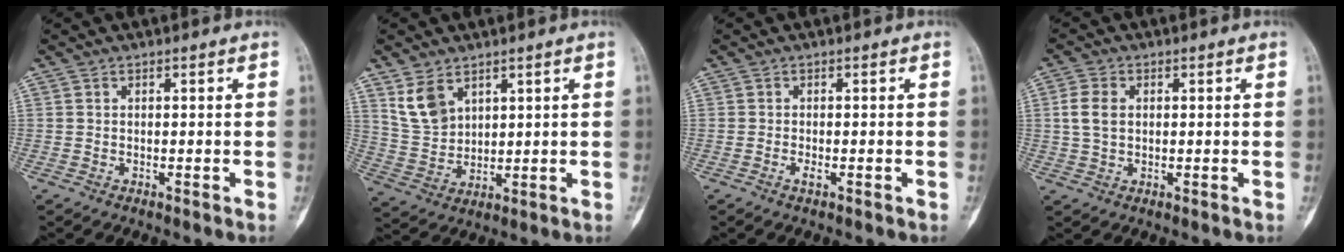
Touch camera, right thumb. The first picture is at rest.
{"total": 7.6, "force": [4.3, 4.9, 3.9], "torque": [-0.063, -0.019, 0.101]}
{"total": 0.7, "force": [-0.4, 0.1, 0.6], "torque": [-0.012, -0.003, -0.011]}
{"total": 4.8, "force": [0.7, 3.3, 3.3], "torque": [-0.065, 0.003, 0.013]}